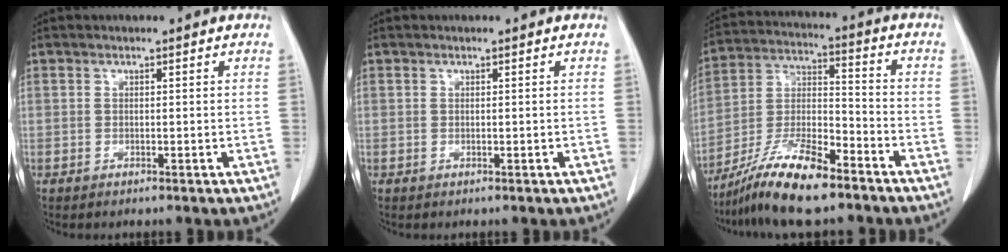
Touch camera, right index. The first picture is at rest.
{"total": 0.0}
{"total": 13.1, "force": [-9.9, 2.3, 8.2], "torque": [-0.163, -0.007, -0.182]}